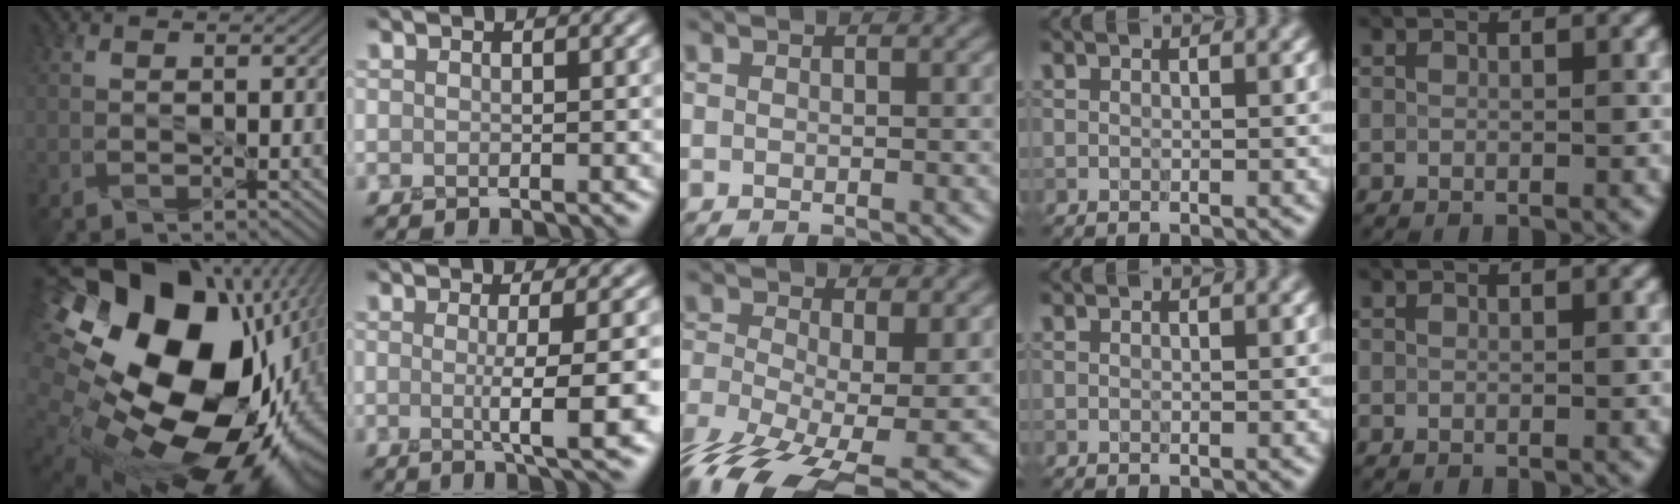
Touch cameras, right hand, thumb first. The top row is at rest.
{"thumb": {"total": 21.6, "force": [2.1, 15.8, 14.6], "torque": [-0.309, -0.049, 0.041]}, "index": {"total": 5.8, "force": [-0.7, 1.1, 5.6], "torque": [-0.080, -0.004, -0.009]}, "middle": {"total": 9.6, "force": [-5.6, 2.9, 7.2], "torque": [-0.149, -0.029, -0.103]}}